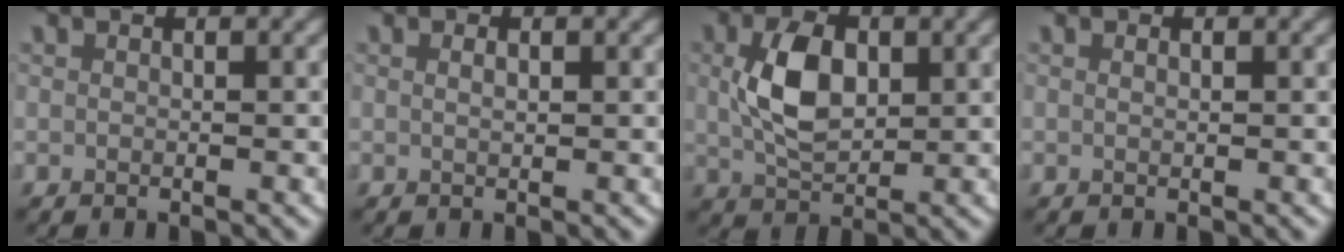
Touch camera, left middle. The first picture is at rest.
{"total": 0.7, "force": [0.2, 0.3, 0.6], "torque": [-0.010, -0.002, 0.005]}
{"total": 5.3, "force": [0.6, 3.2, 4.2], "torque": [-0.083, -0.002, 0.013]}
{"total": 0.0}